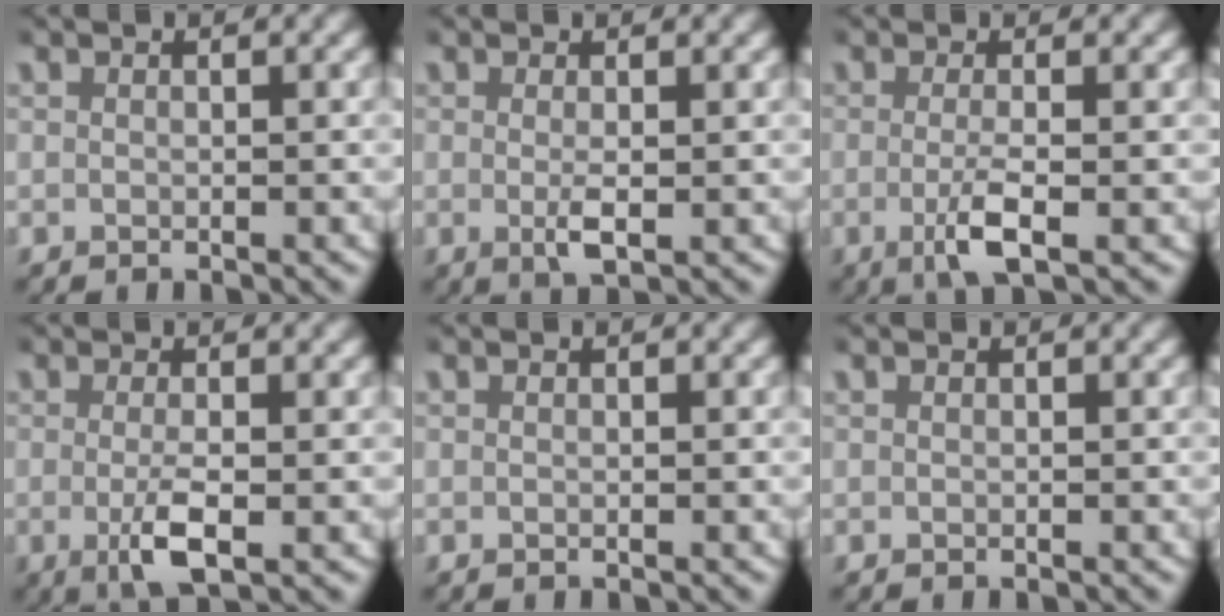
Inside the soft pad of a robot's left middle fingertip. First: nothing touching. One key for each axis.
{"total": 1.9, "fx": -0.2, "fy": 0.4, "fz": 1.9, "tx": -0.037, "ty": -0.010, "tz": 0.000}
{"total": 3.2, "fx": -1.0, "fy": 0.5, "fz": 3.0, "tx": -0.066, "ty": -0.016, "tz": -0.013}
{"total": 3.5, "fx": -0.9, "fy": 0.9, "fz": 3.3, "tx": -0.068, "ty": -0.016, "tz": -0.012}
{"total": 0.0}
{"total": 0.0}